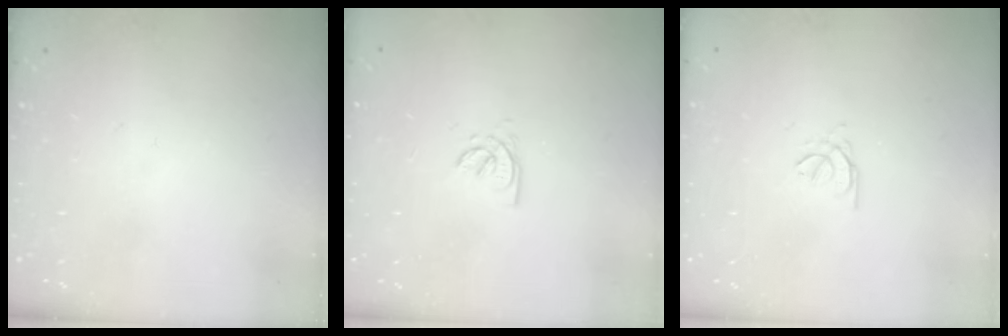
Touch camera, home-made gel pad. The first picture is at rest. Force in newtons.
{"total": 1.6, "press": 1.6, "slide": 0.3}
{"total": 1.2, "press": 1.1, "slide": 0.4}